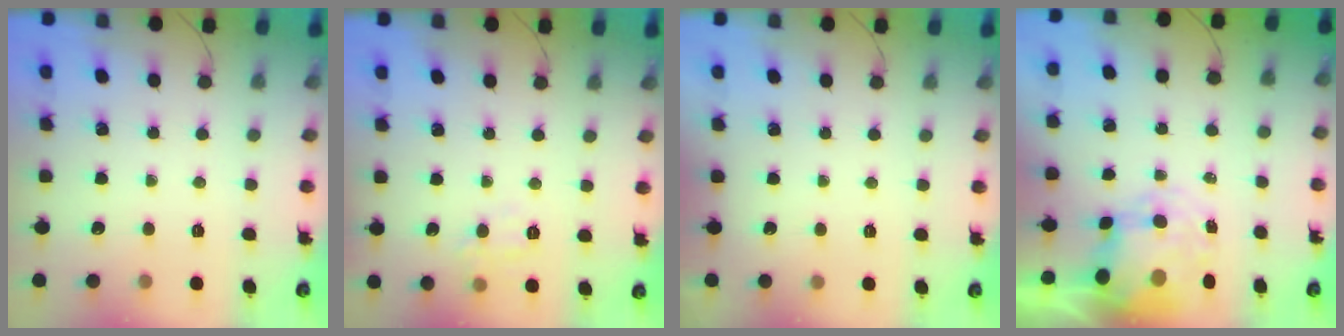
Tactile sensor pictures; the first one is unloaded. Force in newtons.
{"total": 7.9, "press": 7.7, "slide": 1.7}
{"total": 1.8, "press": 1.7, "slide": 0.3}
{"total": 8.8, "press": 8.6, "slide": 2.0}